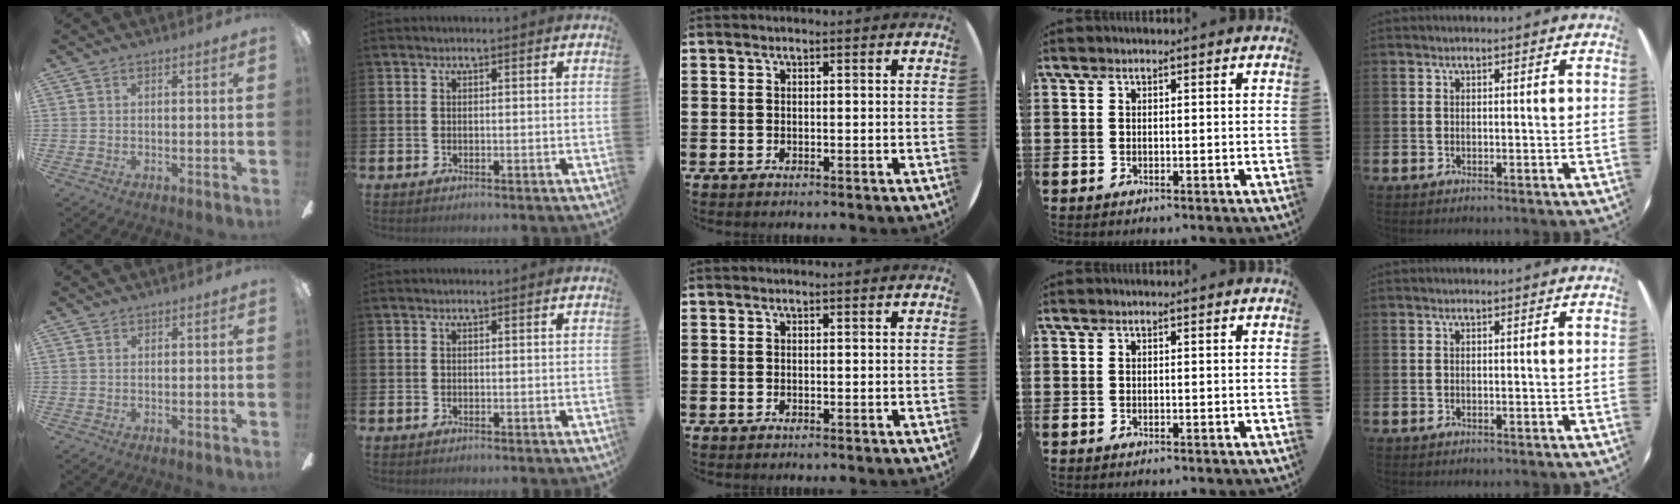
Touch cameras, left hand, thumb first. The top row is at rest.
{"thumb": {"total": 0.5, "force": [0.4, 0.3, 0.1], "torque": [-0.003, 0.002, 0.008]}}